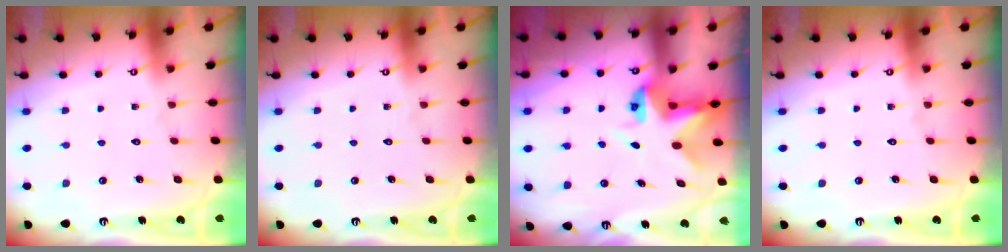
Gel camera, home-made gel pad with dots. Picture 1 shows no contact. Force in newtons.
{"total": 0.0}
{"total": 4.8, "press": 4.8, "slide": 0.4}
{"total": 0.0}